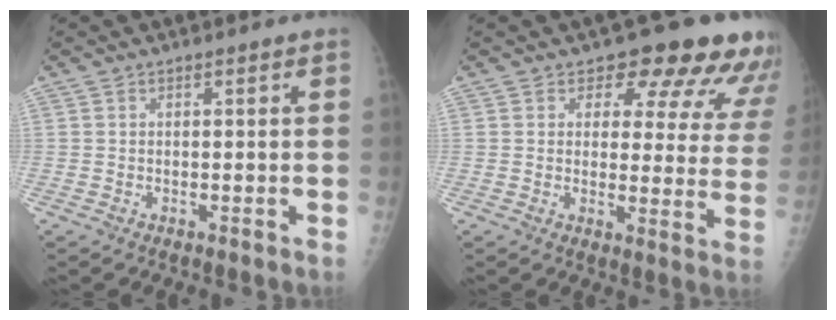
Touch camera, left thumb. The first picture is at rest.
{"total": 14.8, "force": [12.3, 6.1, 5.7], "torque": [-0.006, -0.072, 0.121]}